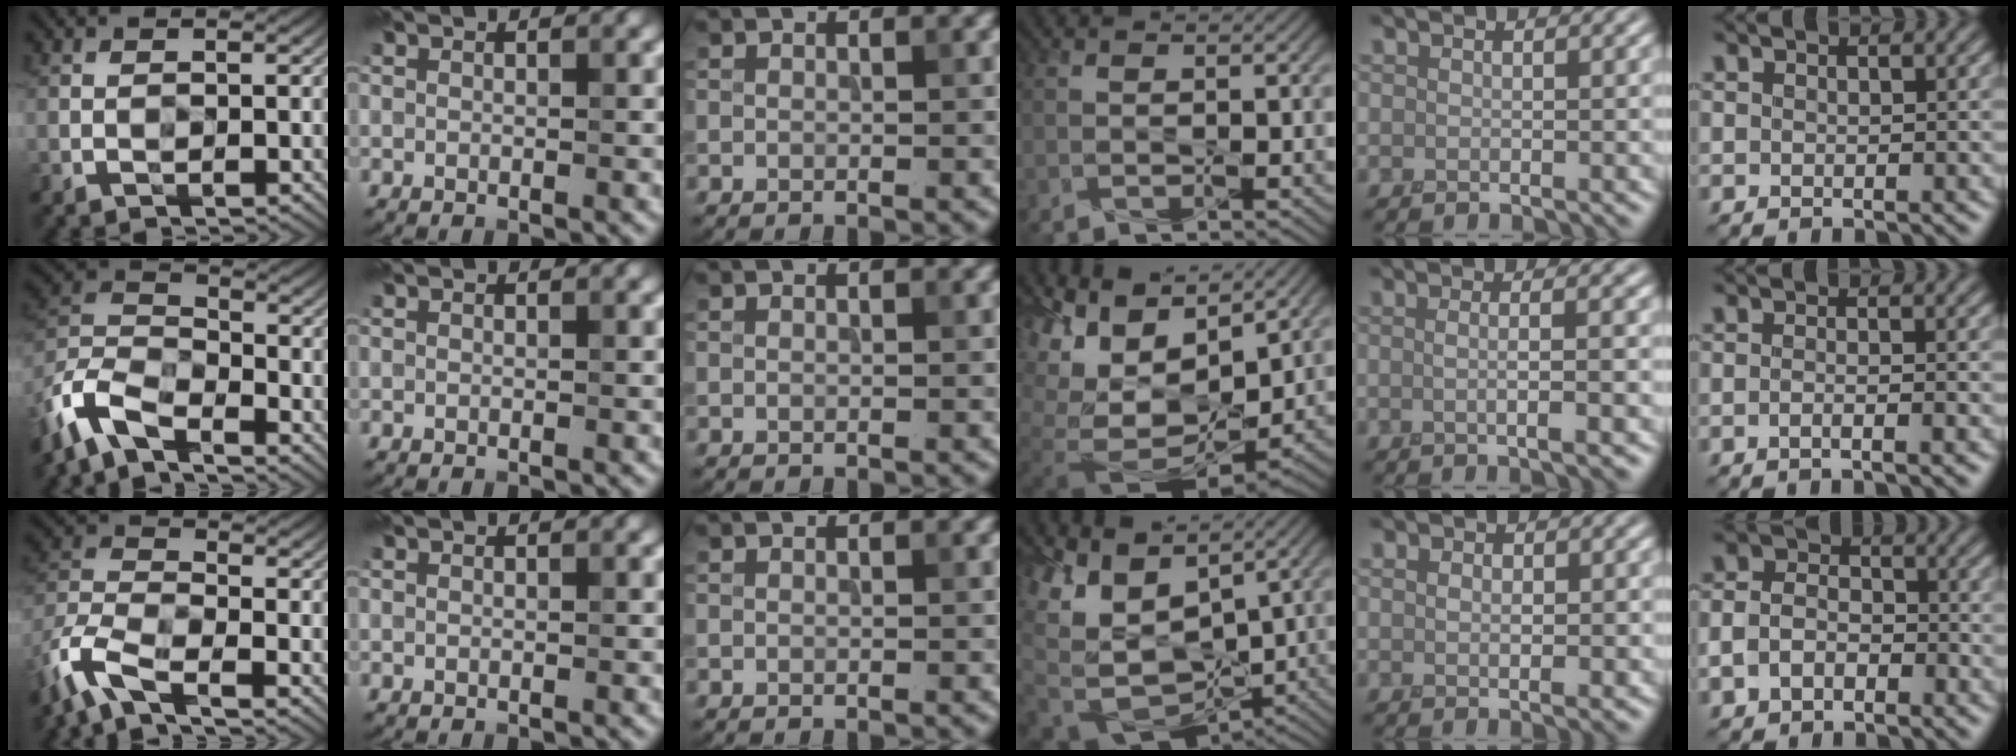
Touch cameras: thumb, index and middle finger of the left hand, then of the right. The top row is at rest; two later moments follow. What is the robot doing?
{"motion": "wipe", "object": "whiteboard"}